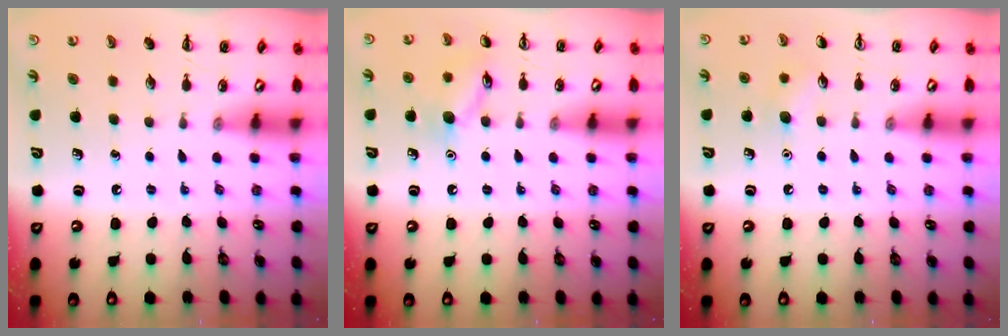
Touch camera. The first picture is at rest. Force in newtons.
{"total": 9.6, "press": 9.6, "slide": 0.6}
{"total": 5.3, "press": 5.0, "slide": 1.6}